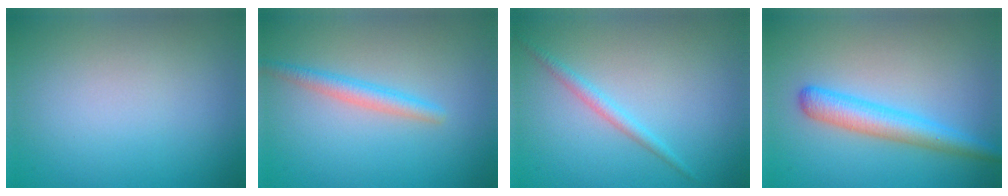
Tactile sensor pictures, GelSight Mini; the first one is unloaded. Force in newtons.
{"total": 2.1, "press": 2.1, "slide": 0.1}
{"total": 1.4, "press": 1.4, "slide": 0.1}
{"total": 3.7, "press": 3.7, "slide": 0.1}